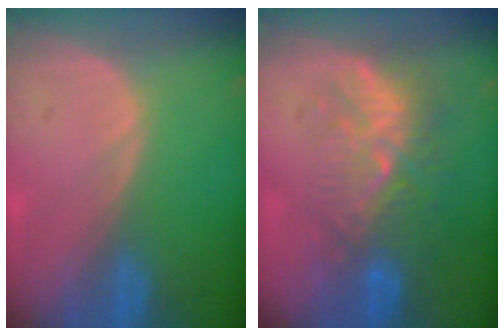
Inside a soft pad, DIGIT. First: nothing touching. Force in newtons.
{"total": 9.1, "press": 8.4, "slide": 3.4}